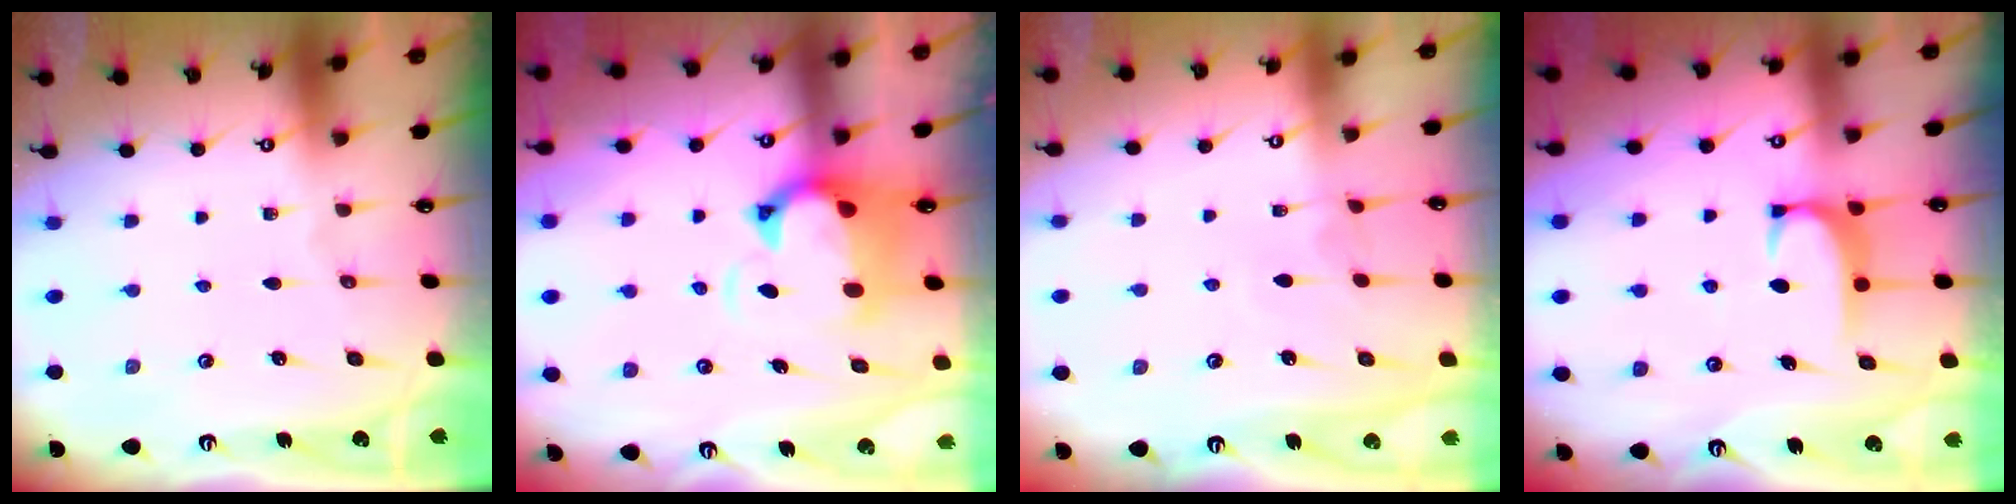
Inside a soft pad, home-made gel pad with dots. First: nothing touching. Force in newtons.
{"total": 3.0, "press": 2.7, "slide": 1.4}
{"total": 2.5, "press": 2.4, "slide": 0.3}
{"total": 1.8, "press": 1.7, "slide": 0.5}